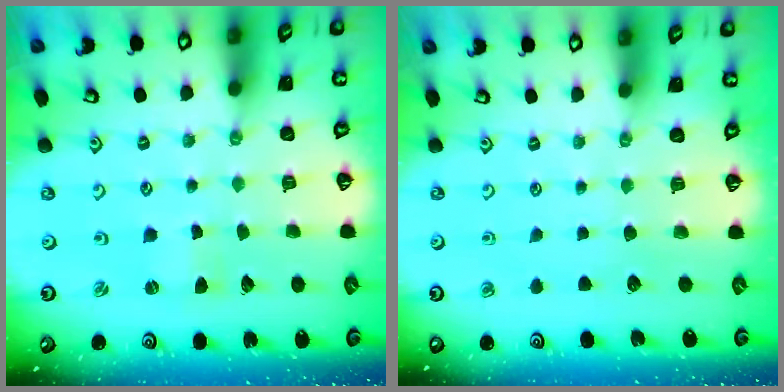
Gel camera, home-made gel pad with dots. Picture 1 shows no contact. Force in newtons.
{"total": 0.0}